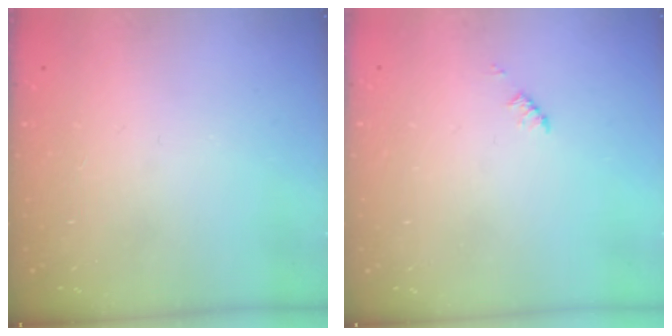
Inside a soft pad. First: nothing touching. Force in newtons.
{"total": 1.2, "press": 1.2, "slide": 0.2}